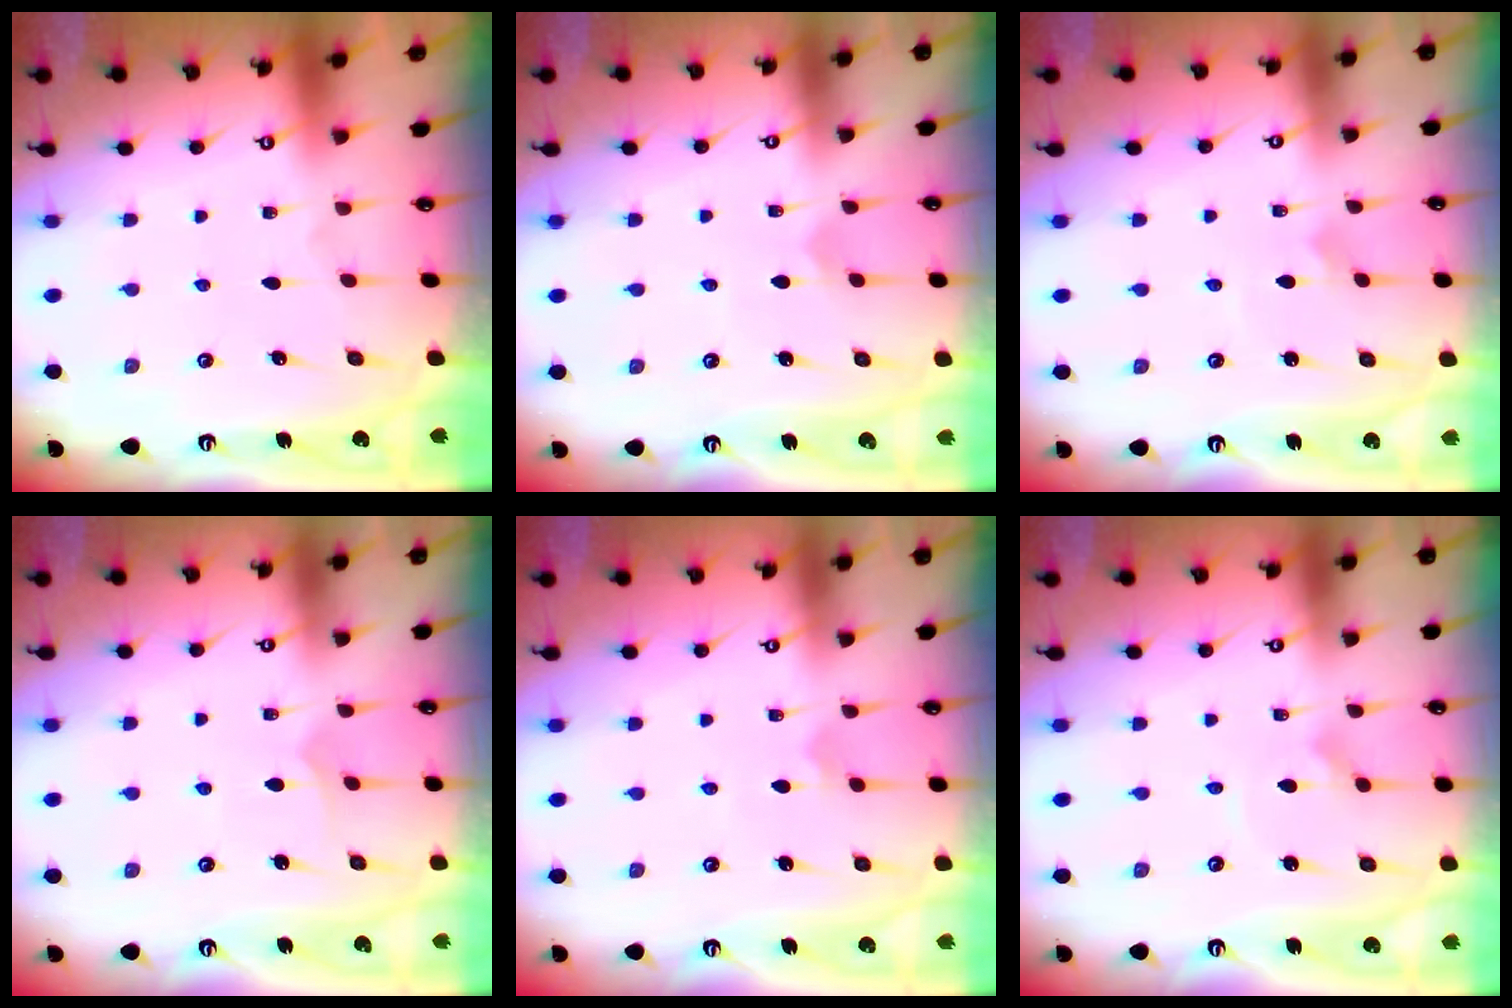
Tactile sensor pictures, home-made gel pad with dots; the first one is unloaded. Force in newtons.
{"total": 2.9, "press": 2.9, "slide": 0.3}
{"total": 2.1, "press": 2.1, "slide": 0.1}
{"total": 4.4, "press": 4.3, "slide": 0.5}
{"total": 2.9, "press": 2.9, "slide": 0.6}
{"total": 2.3, "press": 2.3, "slide": 0.2}